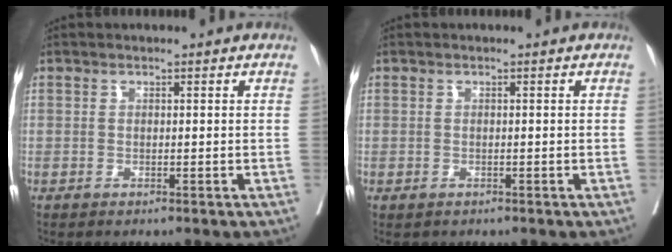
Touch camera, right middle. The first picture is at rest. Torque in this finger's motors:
{"motor_torque": [0.37, -0.40, 0.10, 0.03]}